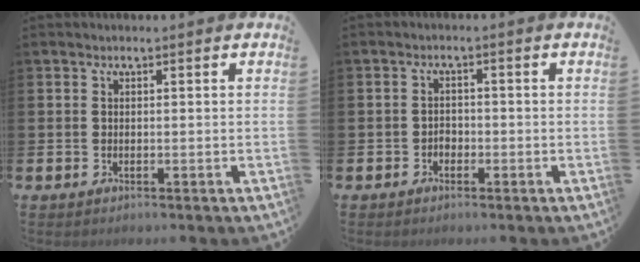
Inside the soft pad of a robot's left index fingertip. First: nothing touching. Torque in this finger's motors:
{"motor_torque": [-0.16, 0.17, 0.01, 0.00]}